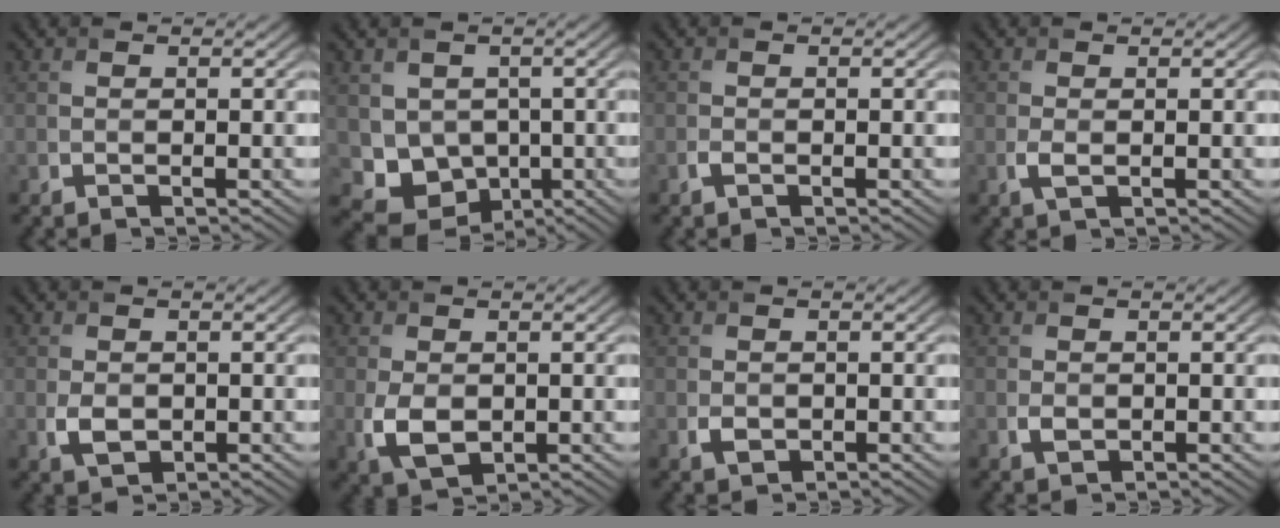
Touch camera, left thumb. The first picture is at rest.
{"total": 6.3, "force": [0.0, 5.5, 3.0], "torque": [-0.077, -0.032, 0.006]}
{"total": 0.7, "force": [-0.4, 0.4, 0.5], "torque": [-0.012, -0.001, -0.008]}
{"total": 1.4, "force": [-0.2, 0.6, 1.2], "torque": [-0.032, -0.003, -0.005]}
{"total": 2.5, "force": [-0.3, 1.9, 1.7], "torque": [-0.040, -0.010, -0.003]}
{"total": 4.3, "force": [-0.5, 2.9, 3.2], "torque": [-0.079, -0.013, -0.003]}
{"total": 1.4, "force": [-0.3, 1.1, 0.8], "torque": [-0.017, -0.007, -0.004]}
{"total": 1.2, "force": [-0.1, 0.8, 0.8], "torque": [-0.019, -0.006, -0.001]}